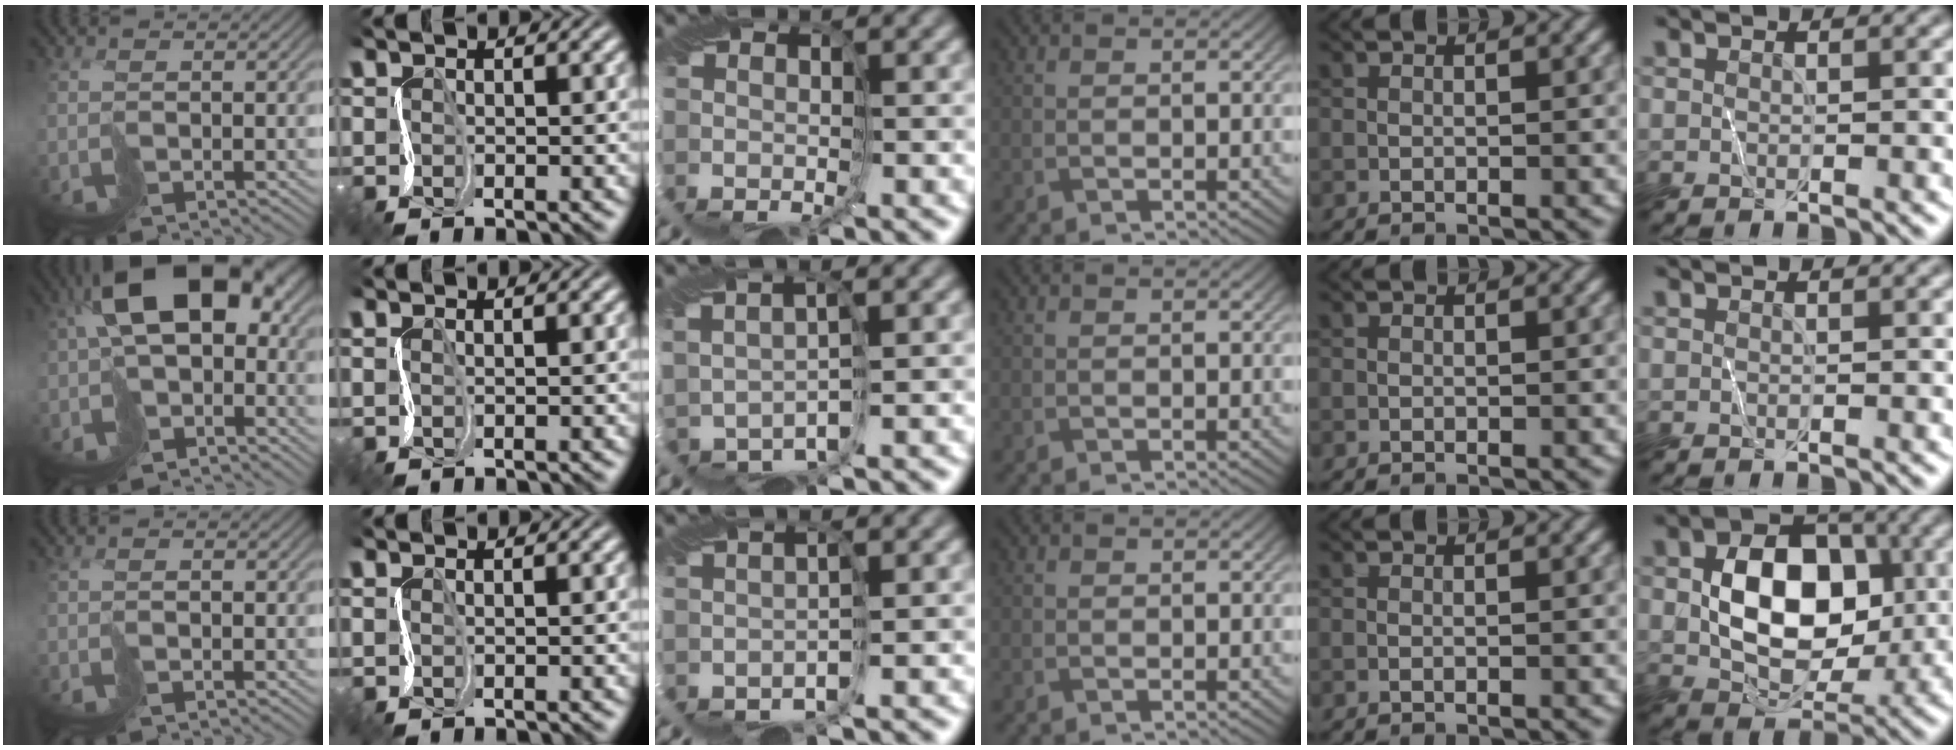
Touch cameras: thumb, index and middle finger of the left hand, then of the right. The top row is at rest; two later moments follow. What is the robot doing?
{"motion": "cut", "object": "bubble wrap"}